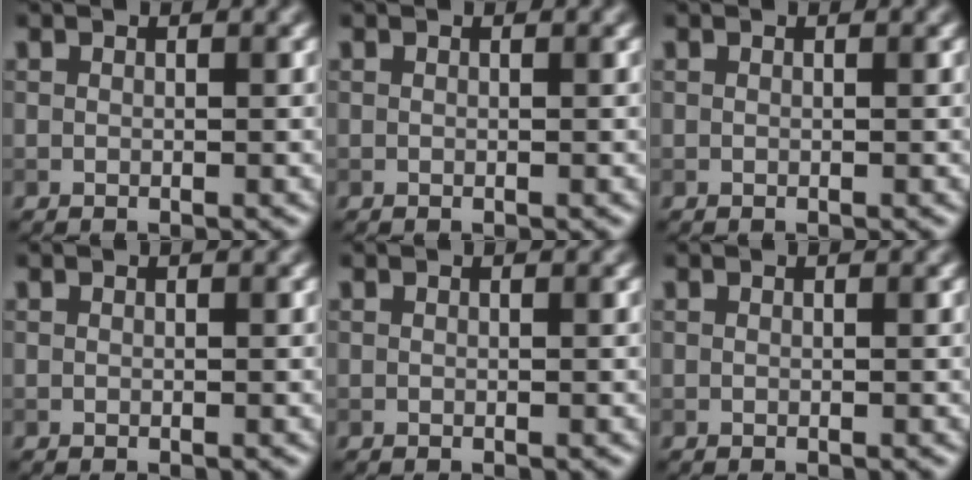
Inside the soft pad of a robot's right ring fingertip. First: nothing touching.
{"total": 0.0}
{"total": 0.0}
{"total": 0.0}
{"total": 0.0}
{"total": 0.0}